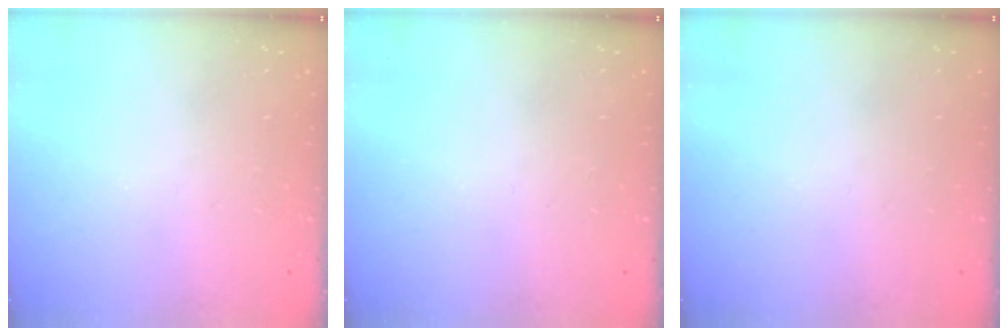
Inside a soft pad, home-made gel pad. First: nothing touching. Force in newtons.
{"total": 0.0}
{"total": 0.0}